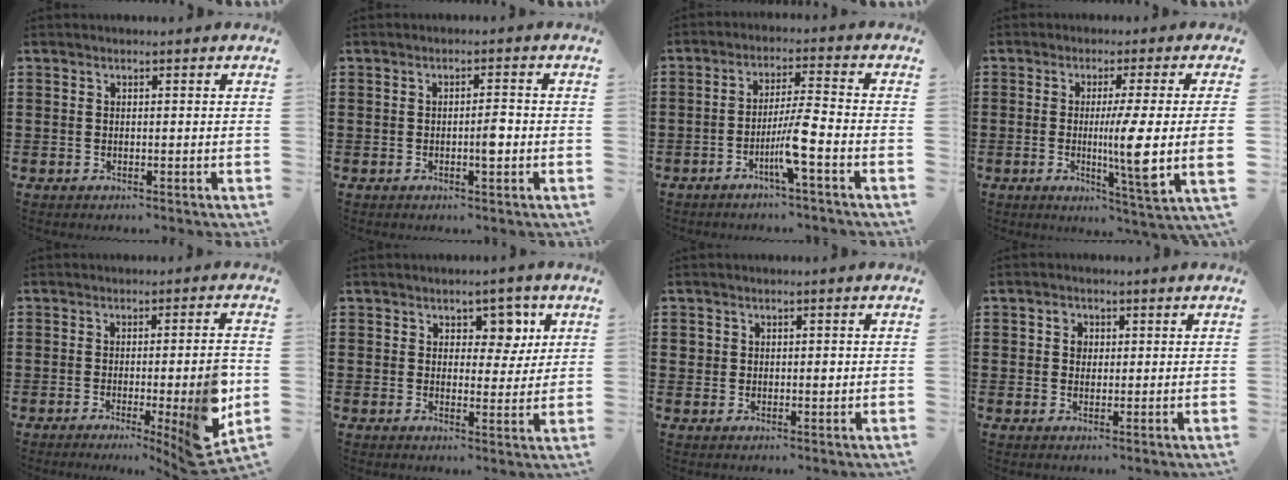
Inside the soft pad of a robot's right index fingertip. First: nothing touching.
{"total": 2.8, "force": [-0.6, 0.7, 2.6], "torque": [-0.046, 0.002, -0.010]}
{"total": 6.0, "force": [-3.0, -0.3, 5.2], "torque": [-0.103, -0.009, -0.059]}
{"total": 9.3, "force": [0.0, -0.1, 9.3], "torque": [-0.162, -0.024, -0.011]}
{"total": 8.1, "force": [-2.1, 0.7, 7.8], "torque": [-0.103, -0.027, -0.036]}
{"total": 5.0, "force": [2.6, 3.5, 2.3], "torque": [-0.031, 0.002, 0.038]}
{"total": 1.6, "force": [0.3, 1.3, 1.0], "torque": [-0.022, 0.008, 0.004]}
{"total": 2.1, "force": [0.6, 1.8, 0.9], "torque": [-0.025, 0.010, 0.009]}